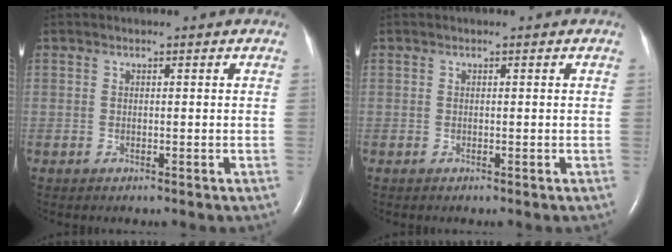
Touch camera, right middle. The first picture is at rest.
{"total": 0.0}